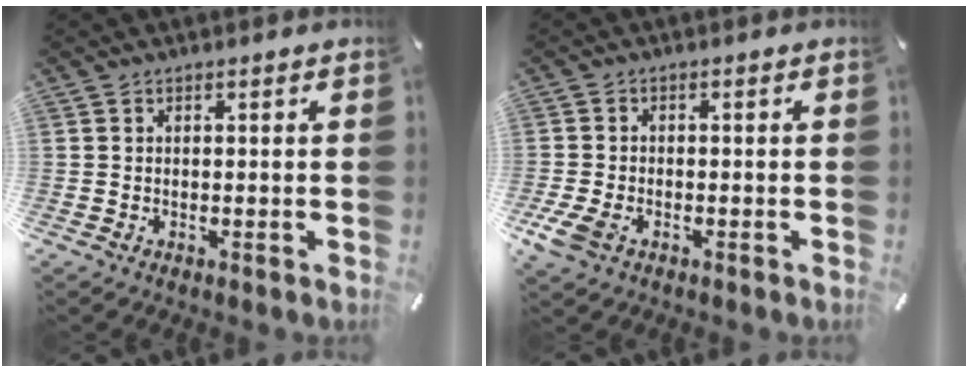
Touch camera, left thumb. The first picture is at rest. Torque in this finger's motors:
{"motor_torque": [0.24, 1.22, 0.41, 0.24, 0.24]}